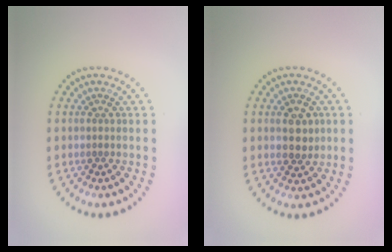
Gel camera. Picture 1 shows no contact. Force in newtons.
{"total": 2.5, "press": 2.5, "slide": 0.3}